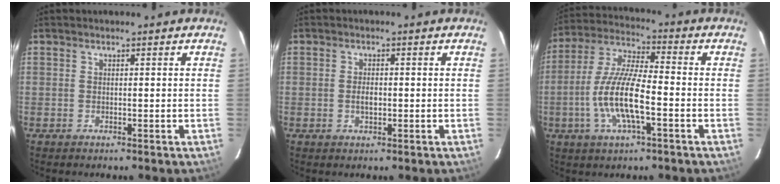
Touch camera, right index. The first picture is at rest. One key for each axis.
{"total": 2.0, "fx": -0.3, "fy": 1.1, "fz": 1.6, "tx": -0.030, "ty": 0.000, "tz": -0.006}
{"total": 13.0, "fx": -3.8, "fy": 3.1, "fz": 12.0, "tx": -0.251, "ty": -0.004, "tz": -0.074}